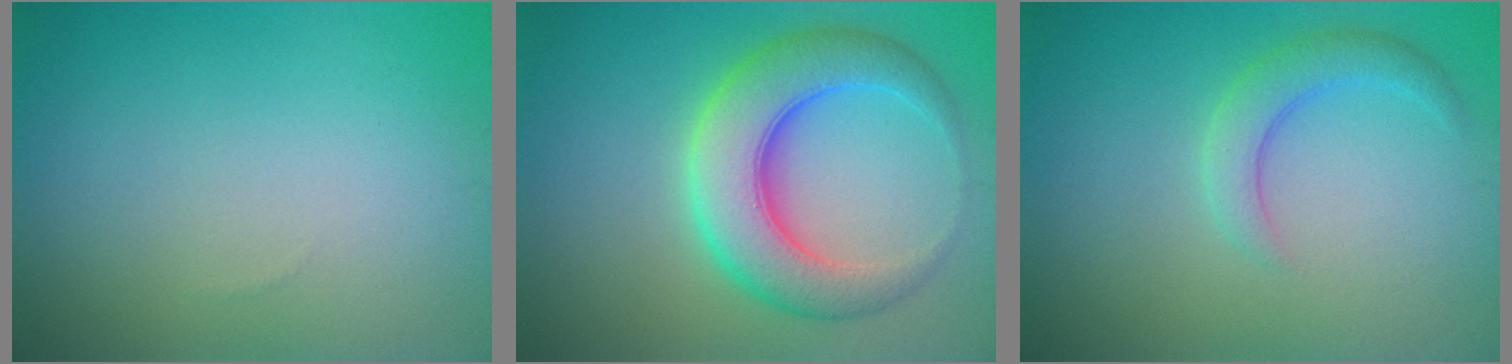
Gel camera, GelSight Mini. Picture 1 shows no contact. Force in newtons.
{"total": 7.5, "press": 7.5, "slide": 0.2}
{"total": 2.6, "press": 2.6, "slide": 0.1}